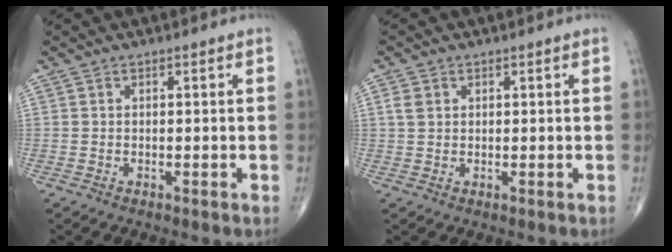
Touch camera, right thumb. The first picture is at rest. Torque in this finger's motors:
{"motor_torque": [-0.01, 0.01, 0.00, 0.00, 0.03]}